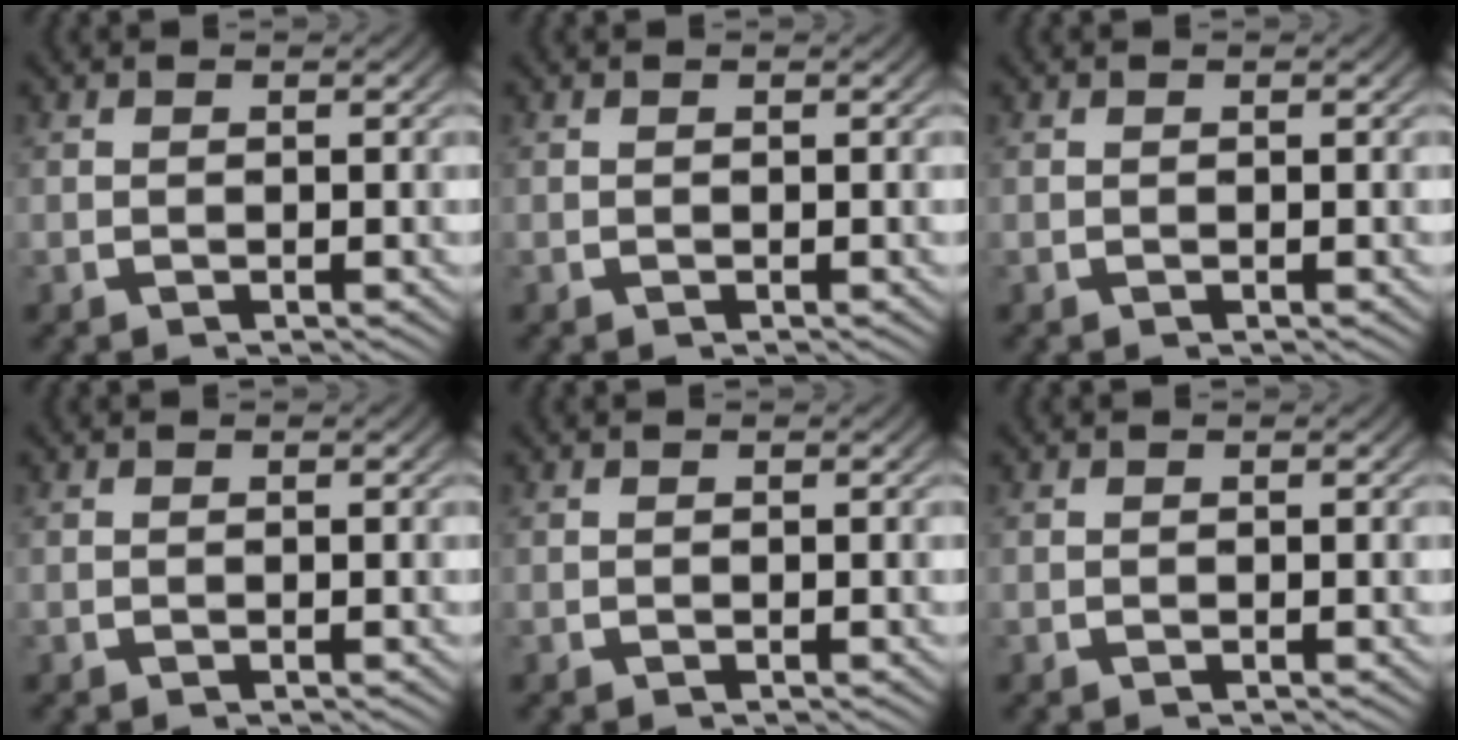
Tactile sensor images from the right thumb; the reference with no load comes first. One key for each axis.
{"total": 0.0}
{"total": 0.0}
{"total": 0.0}
{"total": 0.0}
{"total": 0.0}